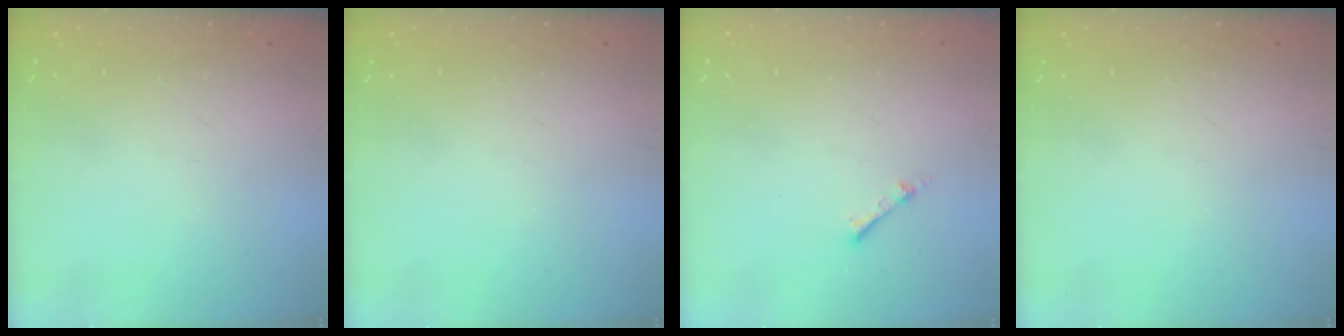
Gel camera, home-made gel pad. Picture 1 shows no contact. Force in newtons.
{"total": 0.0}
{"total": 1.9, "press": 1.9, "slide": 0.3}
{"total": 0.0}